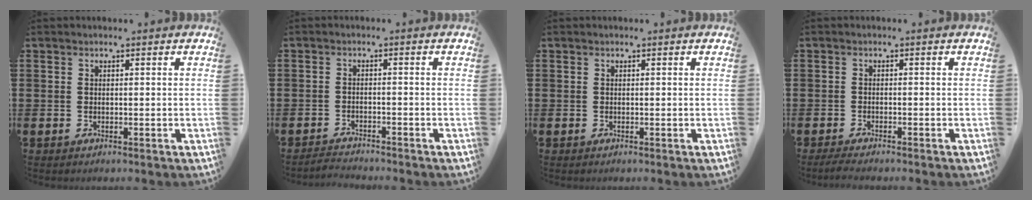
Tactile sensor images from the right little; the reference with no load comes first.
{"total": 1.8, "force": [-1.8, 0.0, -0.1], "torque": [-0.003, 0.002, -0.037]}
{"total": 0.0}
{"total": 1.3, "force": [-1.1, 0.1, 0.8], "torque": [-0.013, 0.000, -0.021]}